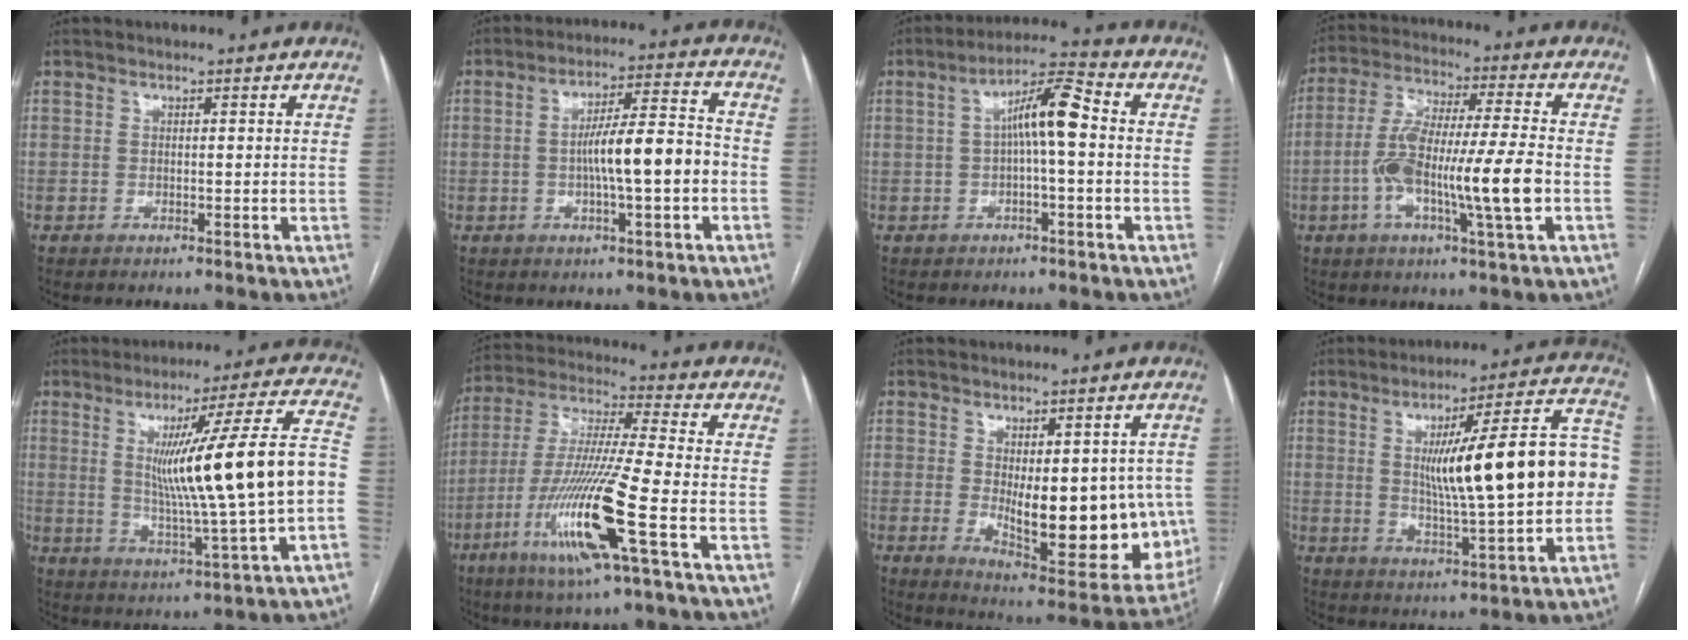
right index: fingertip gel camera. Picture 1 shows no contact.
{"total": 9.8, "force": [-1.7, 0.9, 9.6], "torque": [-0.162, 0.018, -0.031]}
{"total": 7.7, "force": [0.3, 1.1, 7.6], "torque": [-0.133, 0.027, 0.002]}
{"total": 14.5, "force": [-3.2, 0.8, 14.1], "torque": [-0.271, 0.002, -0.062]}
{"total": 18.1, "force": [0.3, -0.7, 18.1], "torque": [-0.275, 0.008, 0.005]}
{"total": 16.5, "force": [-6.4, -0.5, 15.2], "torque": [-0.315, -0.022, -0.124]}
{"total": 17.0, "force": [-1.2, 6.5, 15.6], "torque": [-0.183, -0.018, 0.005]}
{"total": 19.7, "force": [1.0, 2.4, 19.5], "torque": [-0.275, 0.034, 0.018]}